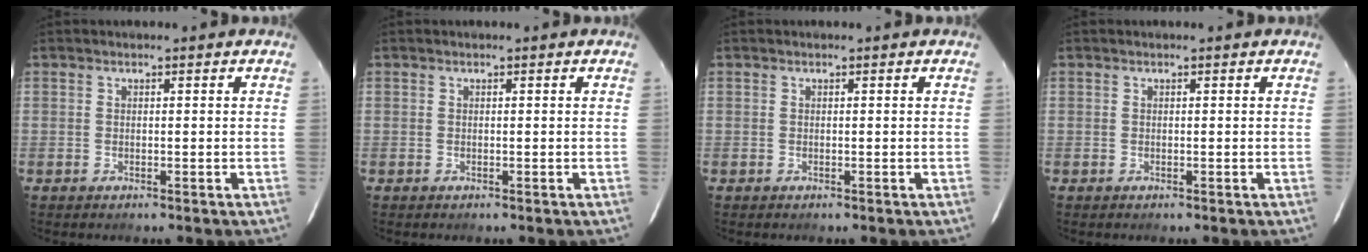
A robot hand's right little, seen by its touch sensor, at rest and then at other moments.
{"total": 0.0}
{"total": 0.0}
{"total": 0.0}